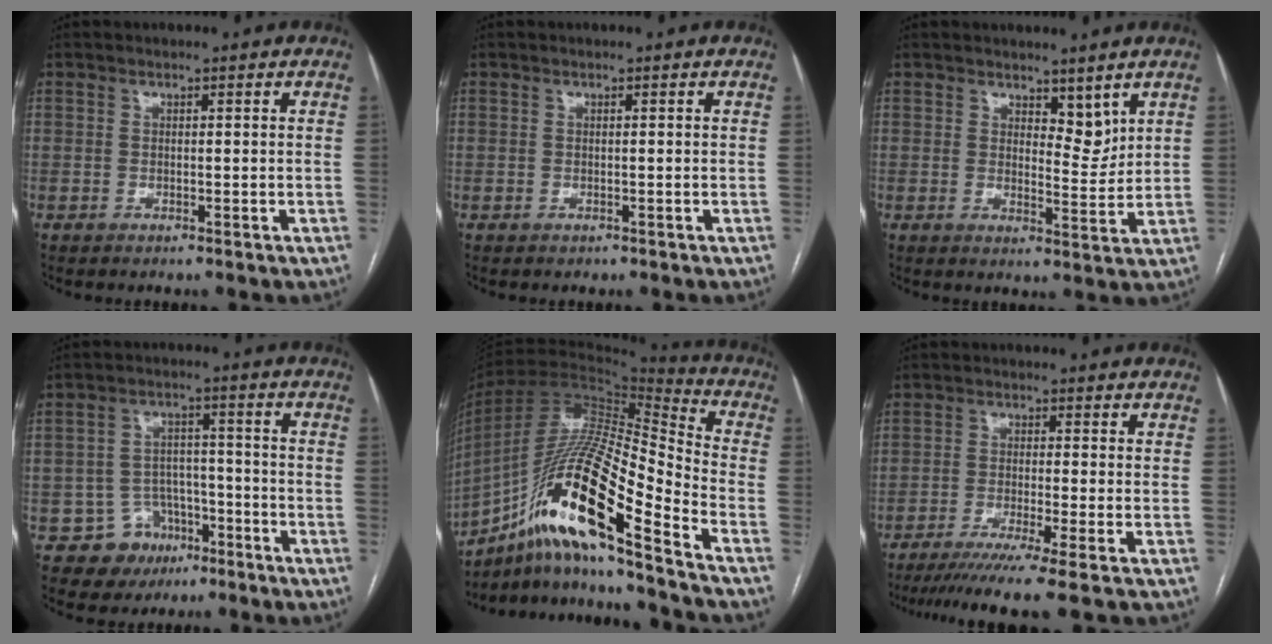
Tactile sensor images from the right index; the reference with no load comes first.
{"total": 0.0}
{"total": 4.2, "force": [3.0, 1.8, 2.3], "torque": [-0.029, -0.010, 0.051]}
{"total": 7.4, "force": [-4.1, 6.1, 0.9], "torque": [-0.003, 0.015, -0.055]}
{"total": 21.3, "force": [-11.8, 1.8, 17.6], "torque": [-0.358, -0.012, -0.218]}
{"total": 10.6, "force": [-8.3, -1.9, 6.4], "torque": [-0.080, -0.031, -0.126]}